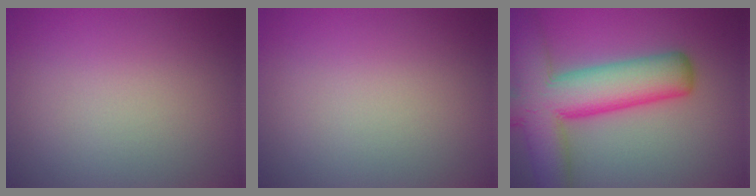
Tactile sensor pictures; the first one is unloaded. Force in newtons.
{"total": 0.0}
{"total": 11.1, "press": 11.1, "slide": 0.7}